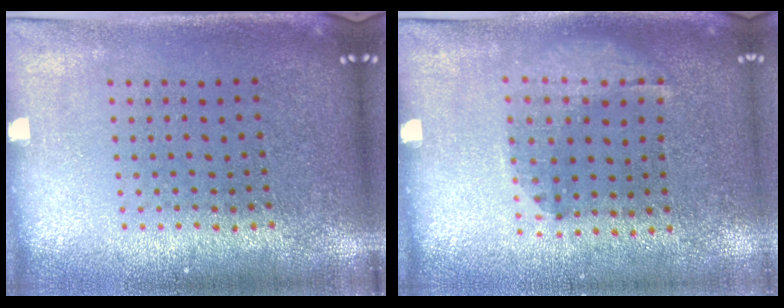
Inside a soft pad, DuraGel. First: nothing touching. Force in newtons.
{"total": 1.3, "press": 0.8, "slide": 1.0}